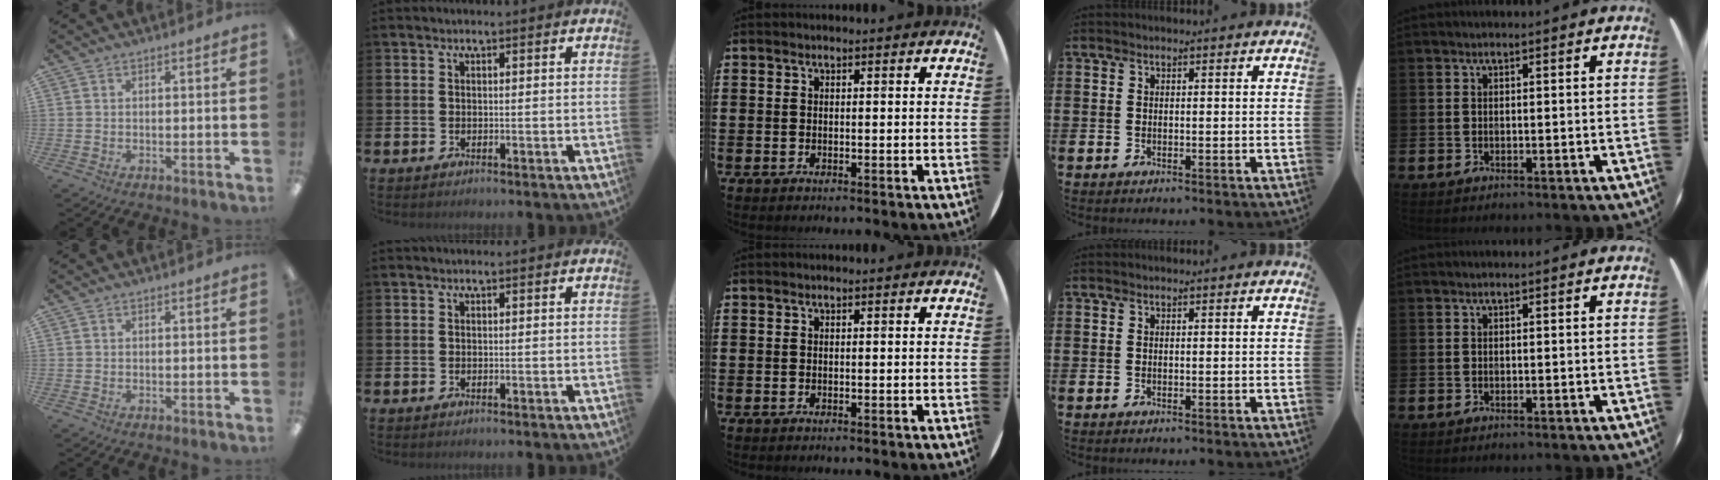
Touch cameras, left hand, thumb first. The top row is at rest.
{}